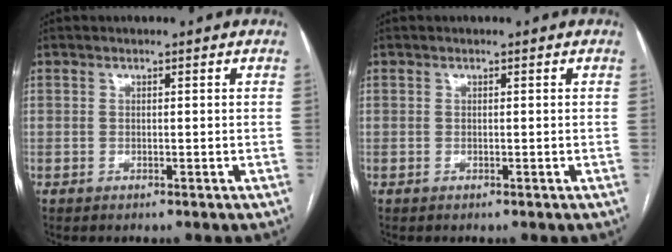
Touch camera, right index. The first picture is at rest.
{"total": 0.0}